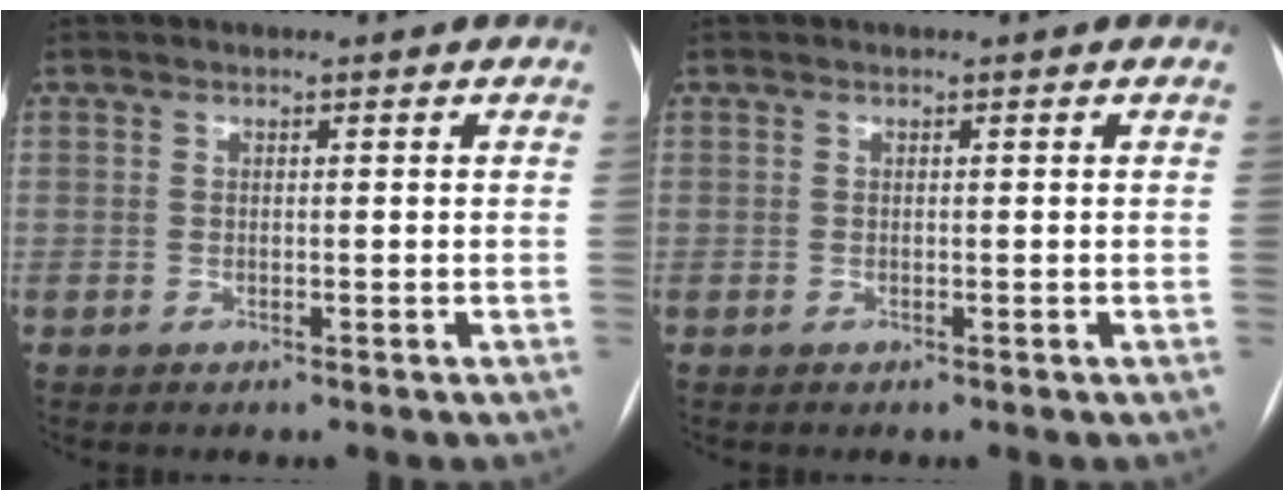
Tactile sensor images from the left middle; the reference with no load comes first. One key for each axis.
{"total": 0.0}